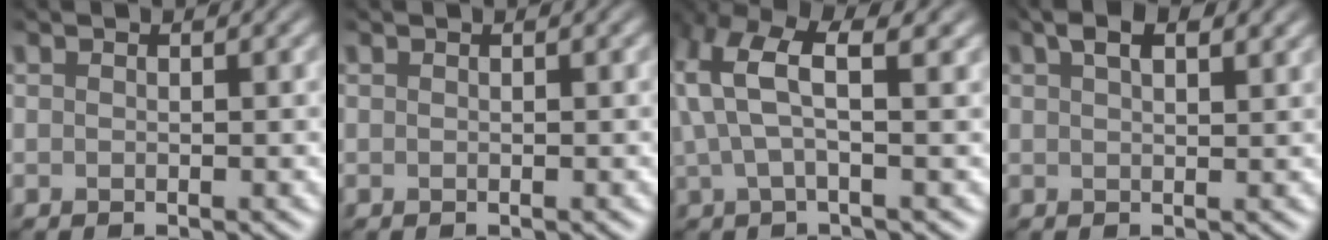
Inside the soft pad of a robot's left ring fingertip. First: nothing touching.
{"total": 0.0}
{"total": 6.1, "force": [2.6, 2.1, 5.1], "torque": [-0.115, 0.018, 0.046]}
{"total": 3.2, "force": [1.8, 1.3, 2.3], "torque": [-0.040, 0.008, 0.030]}